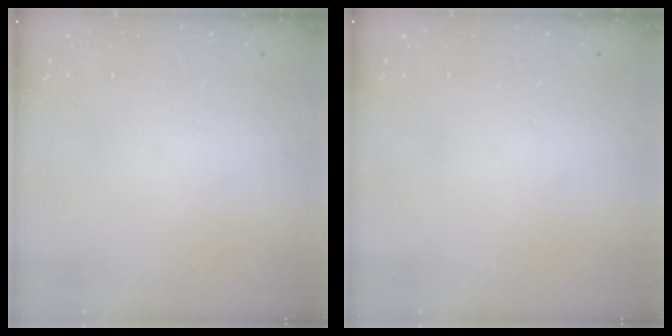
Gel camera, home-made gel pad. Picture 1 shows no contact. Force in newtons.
{"total": 0.0}